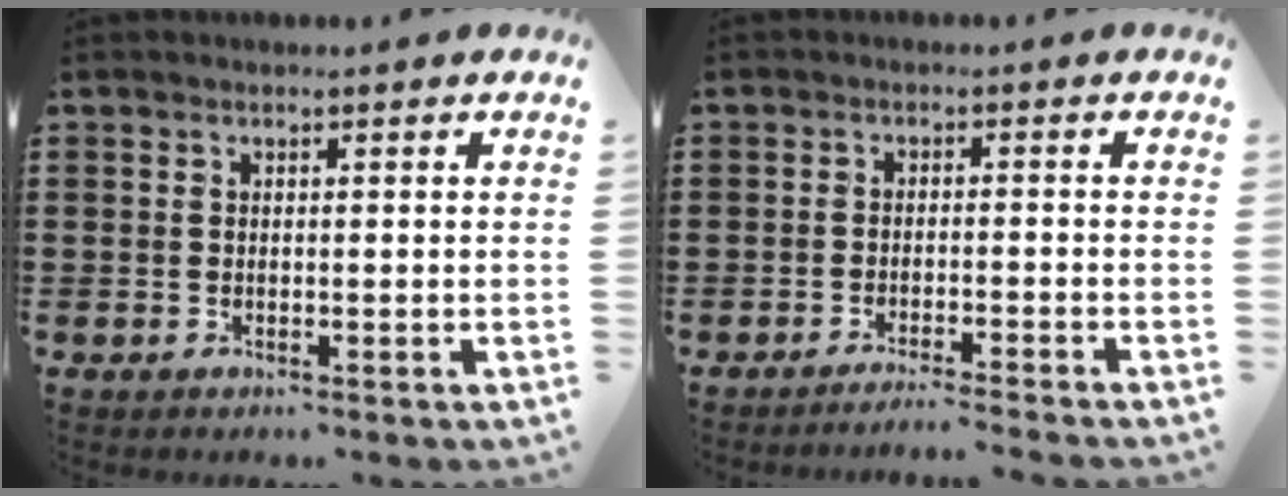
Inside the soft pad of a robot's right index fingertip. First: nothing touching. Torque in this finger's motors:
{"motor_torque": [0.11, 0.41, -0.02, 0.00]}